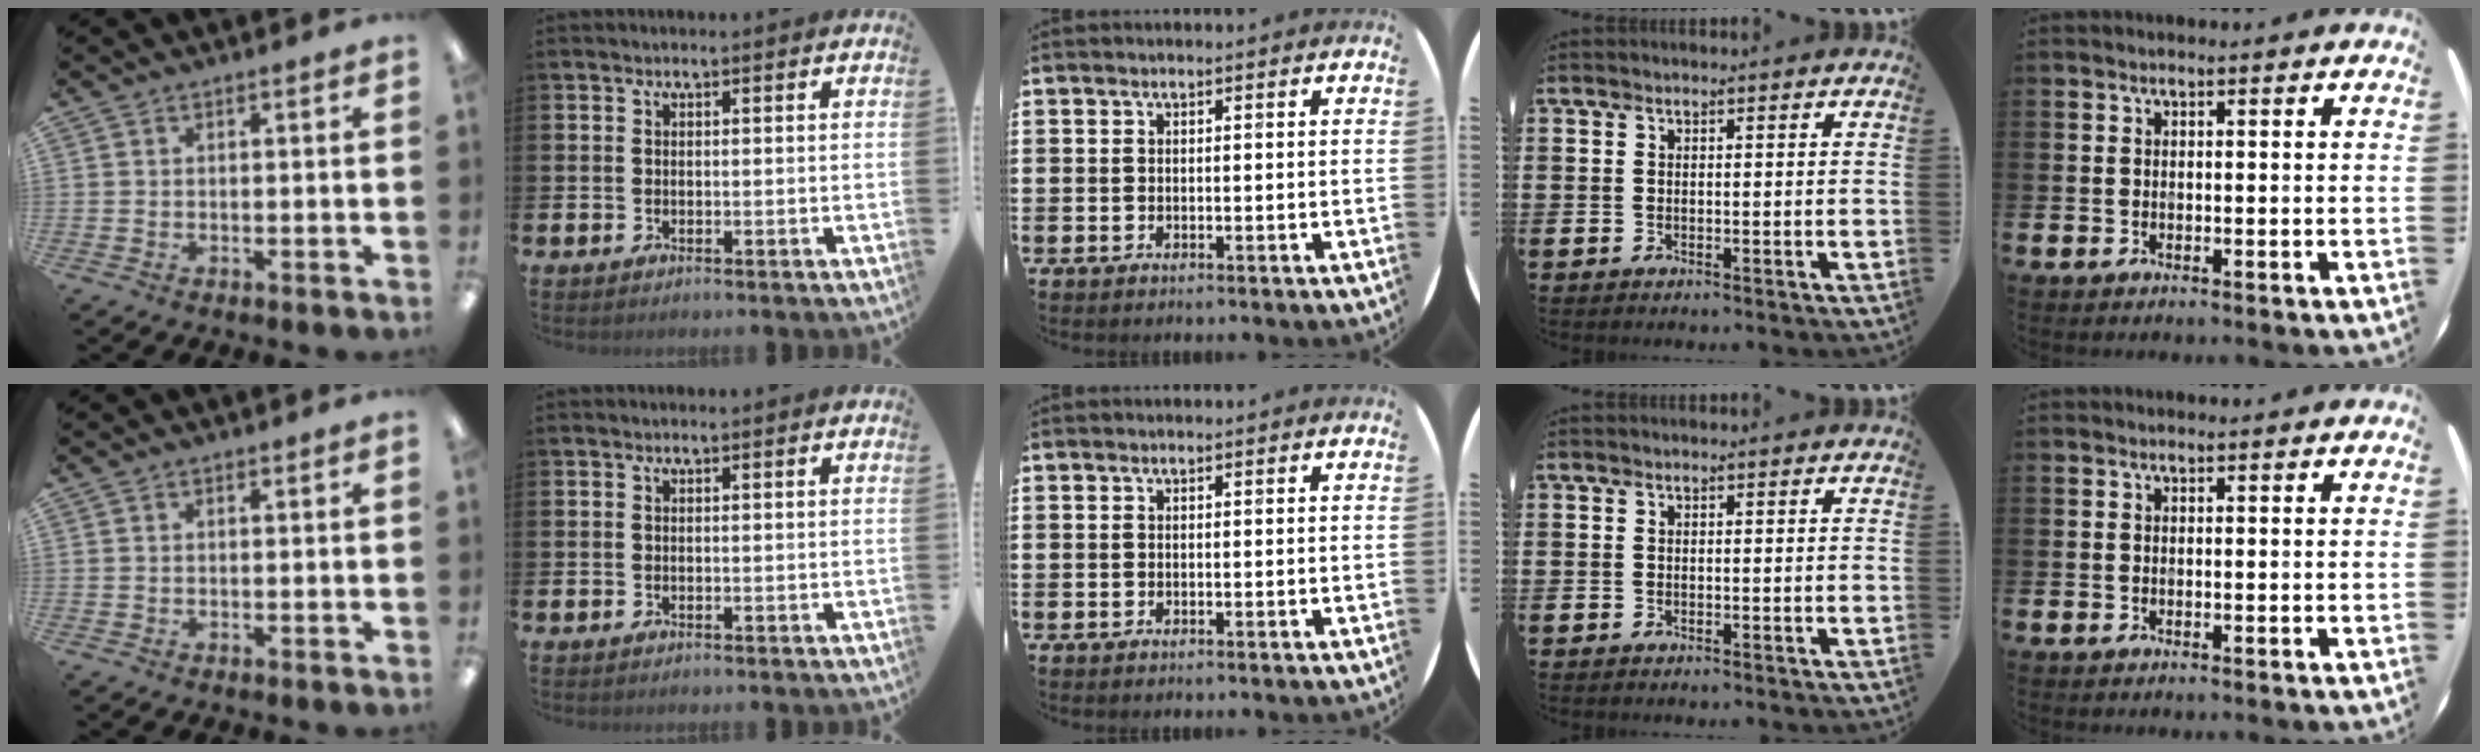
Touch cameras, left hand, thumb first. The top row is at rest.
{}